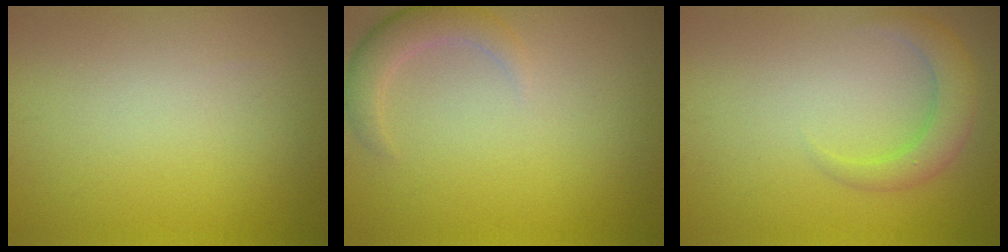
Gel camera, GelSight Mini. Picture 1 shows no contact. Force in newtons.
{"total": 2.8, "press": 2.7, "slide": 0.4}
{"total": 3.0, "press": 3.0, "slide": 0.1}